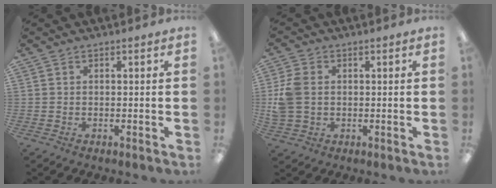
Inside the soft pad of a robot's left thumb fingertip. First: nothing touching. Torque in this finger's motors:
{"motor_torque": [1.05, 1.10, 1.21, -0.03, 0.08]}